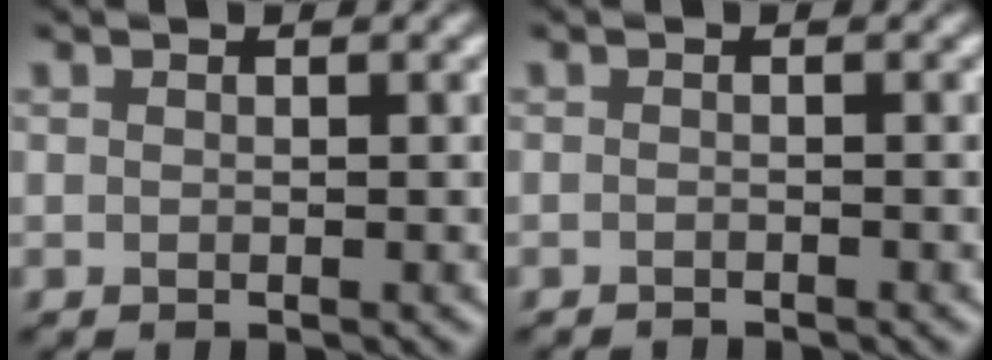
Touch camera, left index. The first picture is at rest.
{"total": 0.8, "force": [-0.8, 0.0, 0.1], "torque": [-0.002, -0.008, -0.015]}